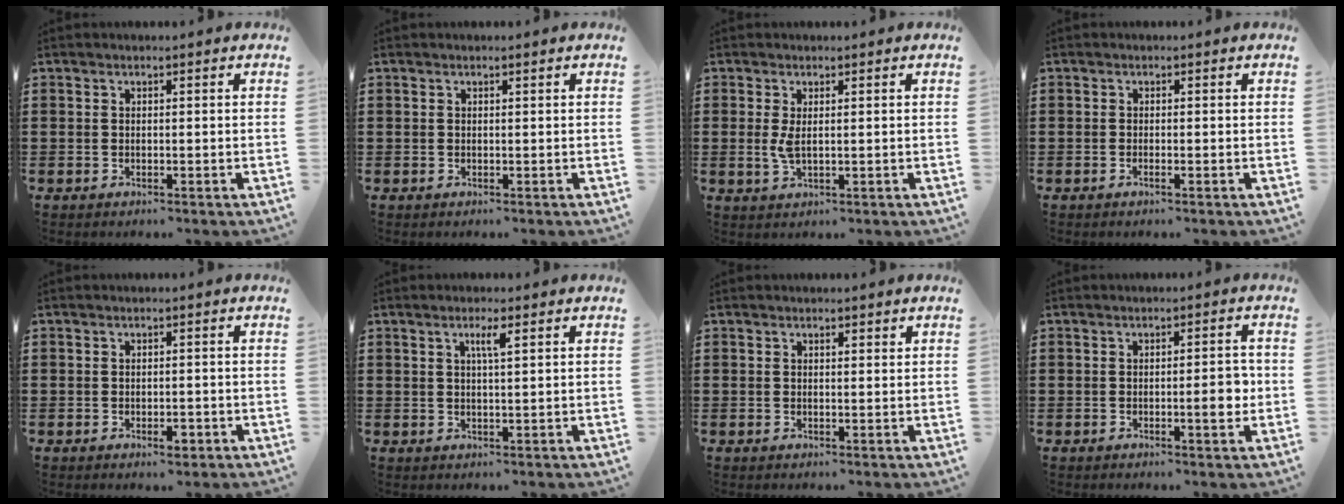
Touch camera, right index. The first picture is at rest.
{"total": 0.0}
{"total": 2.5, "force": [0.3, 0.8, 2.3], "torque": [-0.062, -0.006, 0.000]}
{"total": 0.6, "force": [-0.3, -0.2, 0.5], "torque": [-0.009, -0.004, -0.005]}
{"total": 1.6, "force": [-0.8, 0.8, 1.1], "torque": [-0.022, -0.003, -0.015]}
{"total": 2.4, "force": [1.0, 0.2, 2.1], "torque": [-0.044, 0.001, 0.016]}
{"total": 0.8, "force": [0.5, 0.4, 0.4], "torque": [-0.009, 0.002, 0.010]}
{"total": 3.6, "force": [-0.5, 0.8, 3.5], "torque": [-0.043, -0.005, -0.014]}